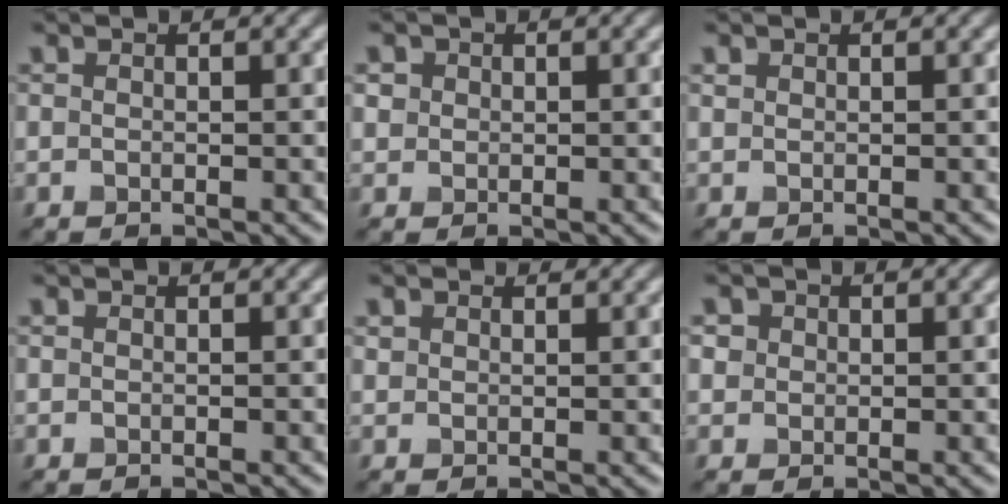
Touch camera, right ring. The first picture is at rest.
{"total": 0.9, "force": [0.2, 0.1, -0.8], "torque": [-0.002, 0.003, 0.018]}
{"total": 1.0, "force": [-0.1, -0.6, -0.8], "torque": [-0.002, -0.003, 0.016]}
{"total": 0.0}
{"total": 1.1, "force": [0.5, -0.4, -0.8], "torque": [-0.001, -0.001, 0.022]}
{"total": 0.9, "force": [0.5, 0.5, -0.6], "torque": [-0.010, 0.007, 0.015]}